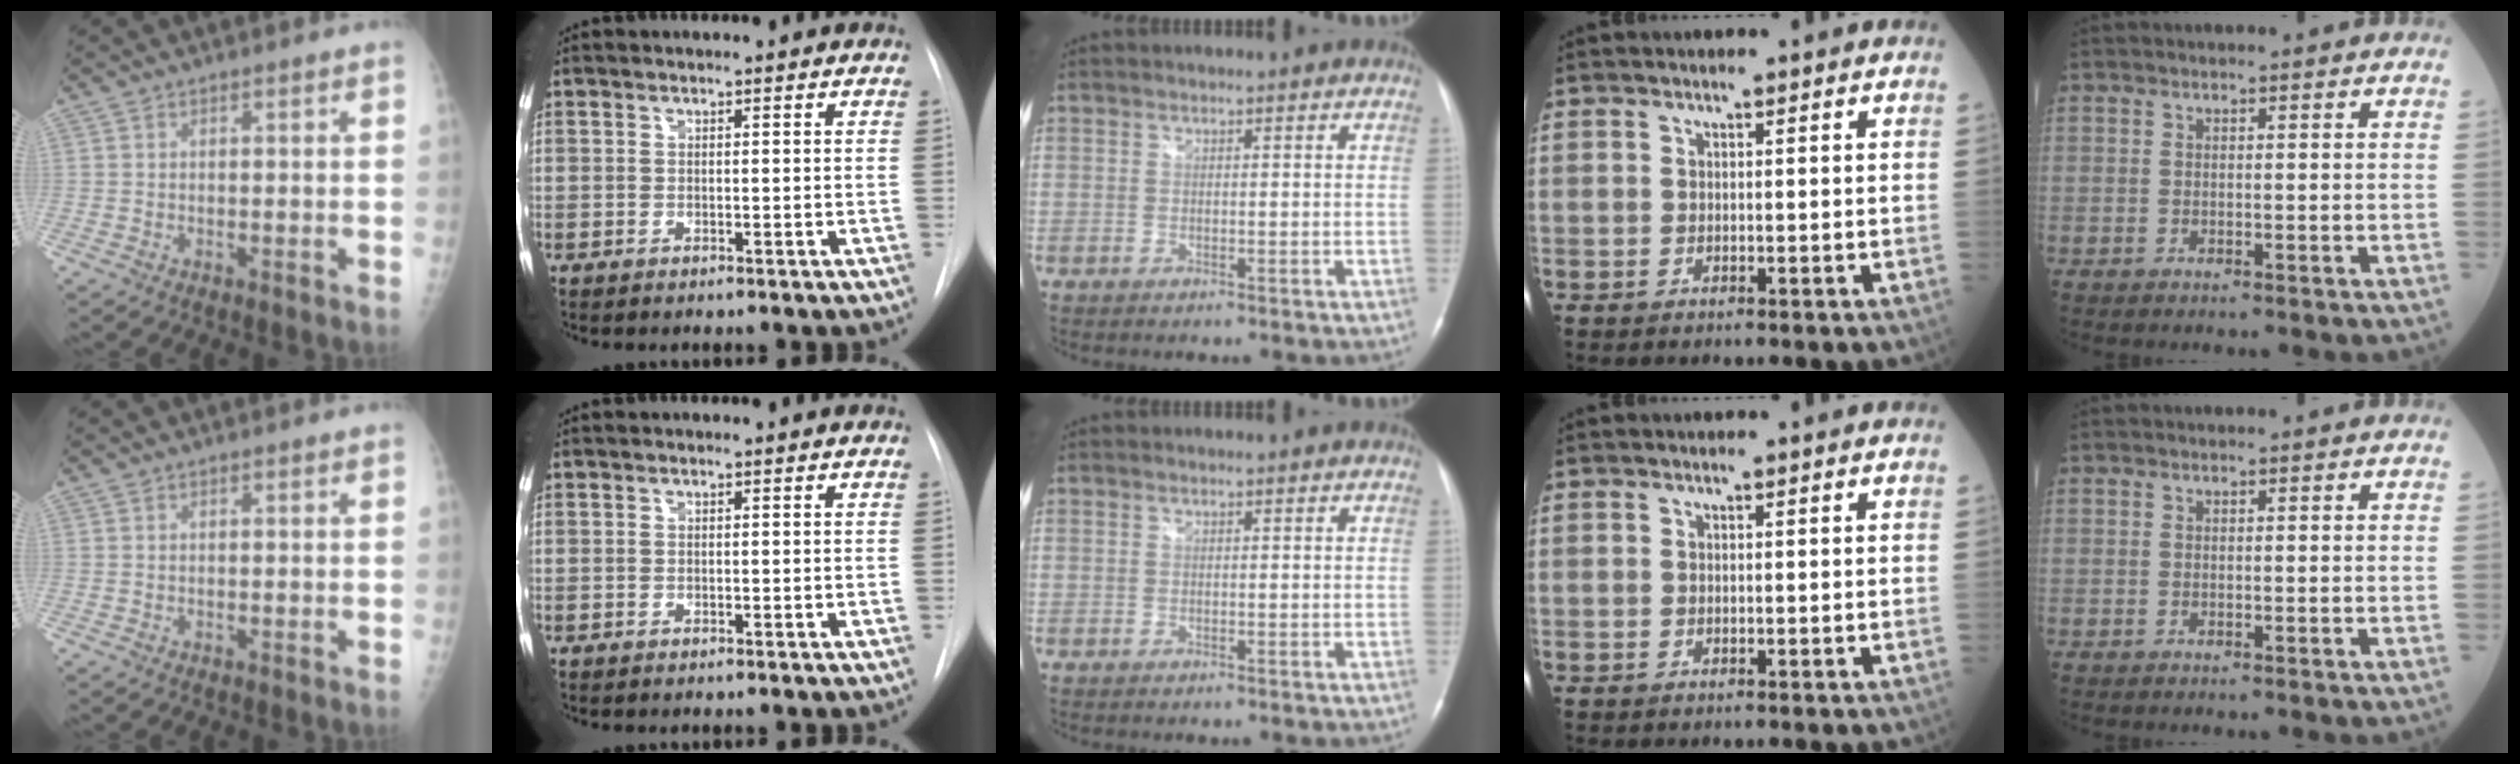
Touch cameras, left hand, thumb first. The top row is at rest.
{}